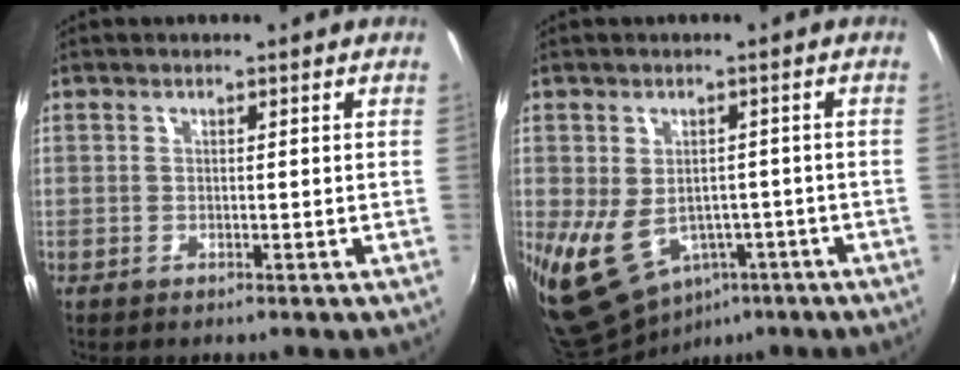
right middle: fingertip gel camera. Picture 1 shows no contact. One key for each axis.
{"total": 11.6, "fx": -3.8, "fy": 8.6, "fz": 6.7, "tx": -0.149, "ty": -0.023, "tz": -0.040}